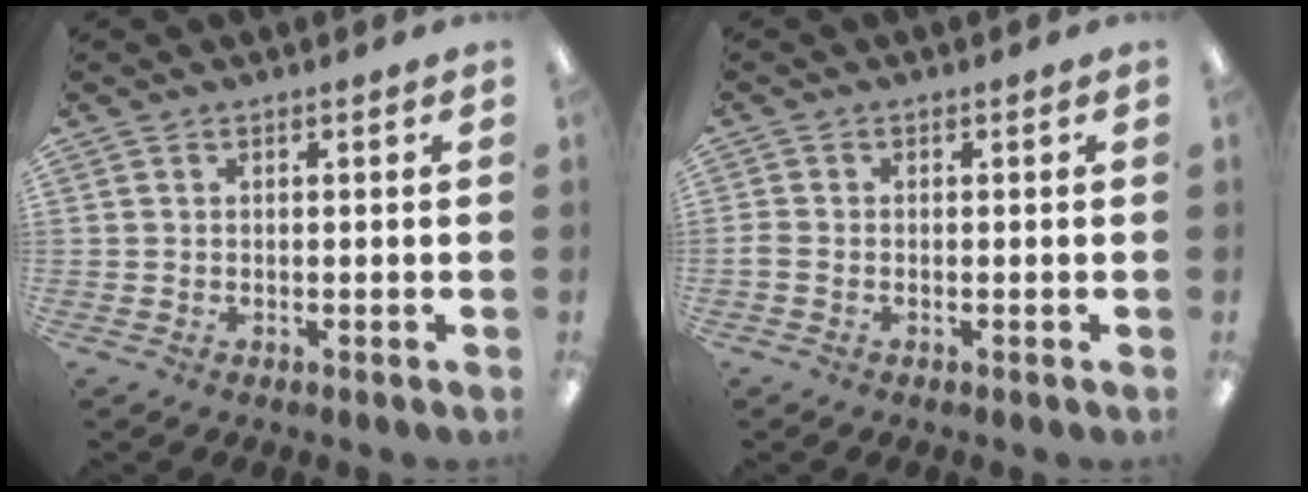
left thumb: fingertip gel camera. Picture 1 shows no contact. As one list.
[{"total": 1.0, "force": [-0.4, 0.7, 0.6], "torque": [-0.011, 0.001, -0.007]}]